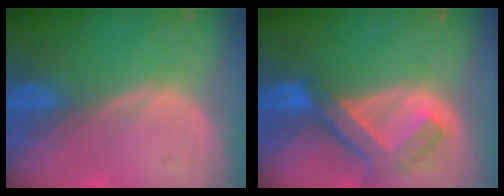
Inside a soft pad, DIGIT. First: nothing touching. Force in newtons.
{"total": 7.7, "press": 6.6, "slide": 3.9}